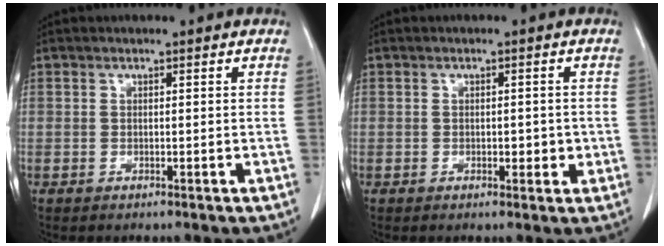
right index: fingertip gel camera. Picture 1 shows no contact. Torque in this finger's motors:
{"motor_torque": [0.01, 0.07, 0.03, 0.01]}